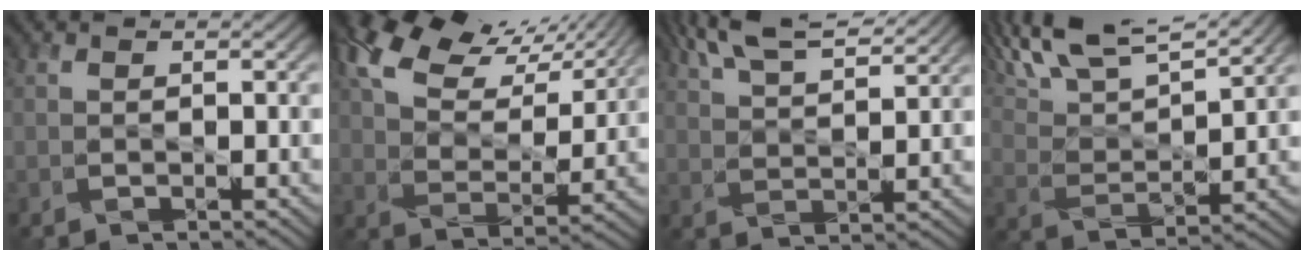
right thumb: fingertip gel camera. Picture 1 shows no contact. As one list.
[{"total": 13.7, "force": [8.9, 6.2, 8.4], "torque": [-0.189, 0.019, 0.156]}, {"total": 8.9, "force": [6.9, 2.1, 5.2], "torque": [-0.117, 0.010, 0.127]}, {"total": 14.7, "force": [11.0, 4.0, 8.9], "torque": [-0.201, 0.020, 0.179]}]